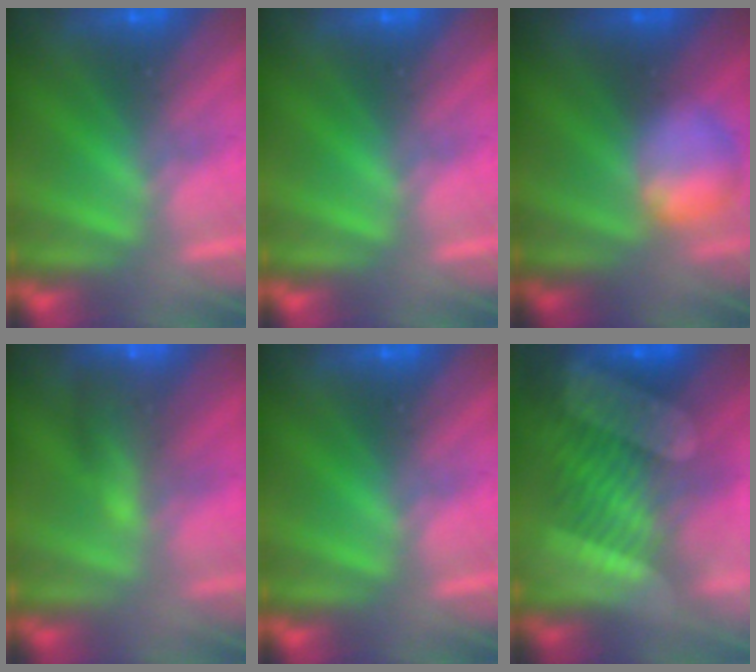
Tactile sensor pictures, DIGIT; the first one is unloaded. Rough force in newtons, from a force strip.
{"total": 0.0}
{"total": 2.4}
{"total": 8.3}
{"total": 0.0}
{"total": 9.2}